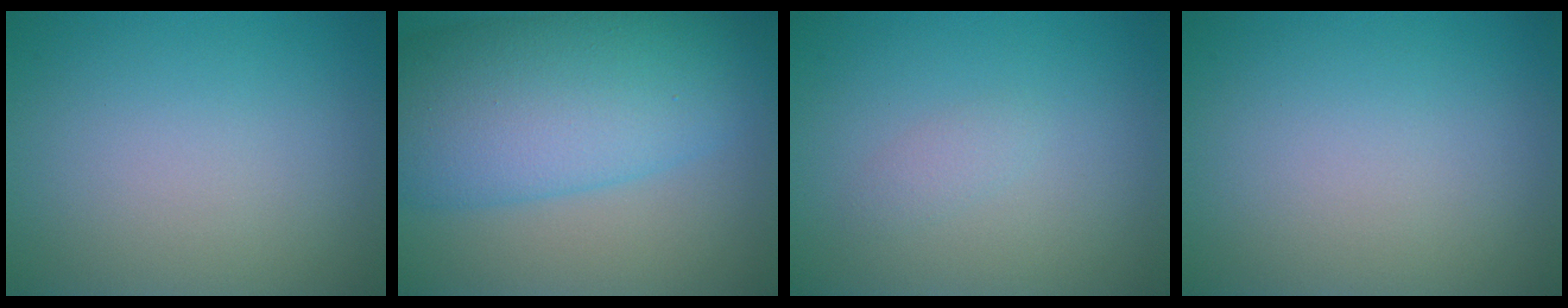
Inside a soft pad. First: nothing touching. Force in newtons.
{"total": 10.9, "press": 10.9, "slide": 0.2}
{"total": 0.9, "press": 0.9, "slide": 0.0}
{"total": 0.0}